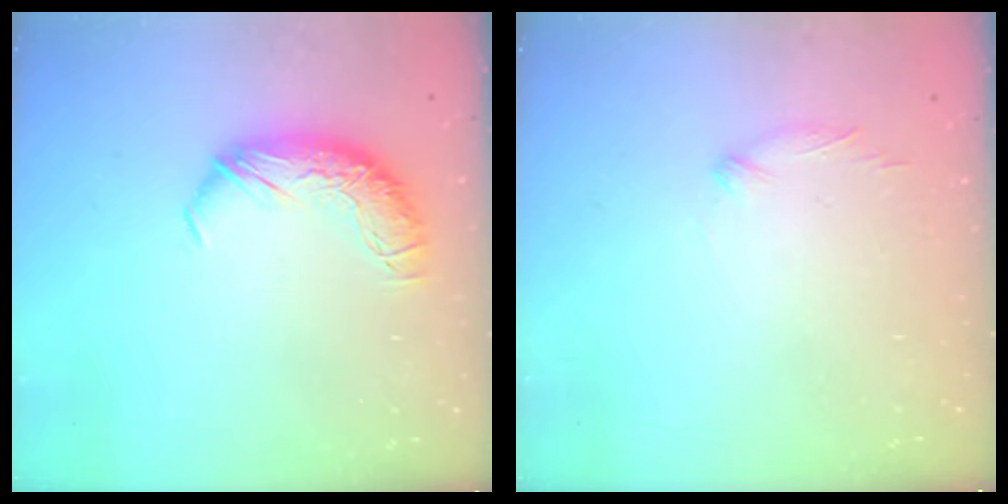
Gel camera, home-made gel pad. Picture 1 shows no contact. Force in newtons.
{"total": 7.5, "press": 7.4, "slide": 0.7}